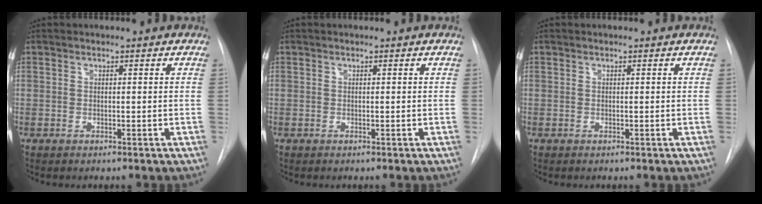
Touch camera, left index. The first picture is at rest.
{"total": 0.0}
{"total": 0.0}